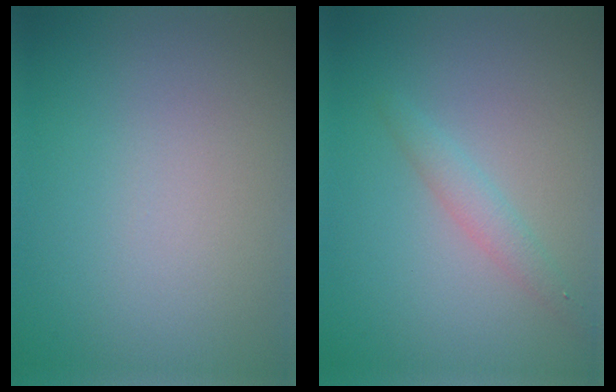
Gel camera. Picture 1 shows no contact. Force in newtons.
{"total": 1.7, "press": 1.7, "slide": 0.0}